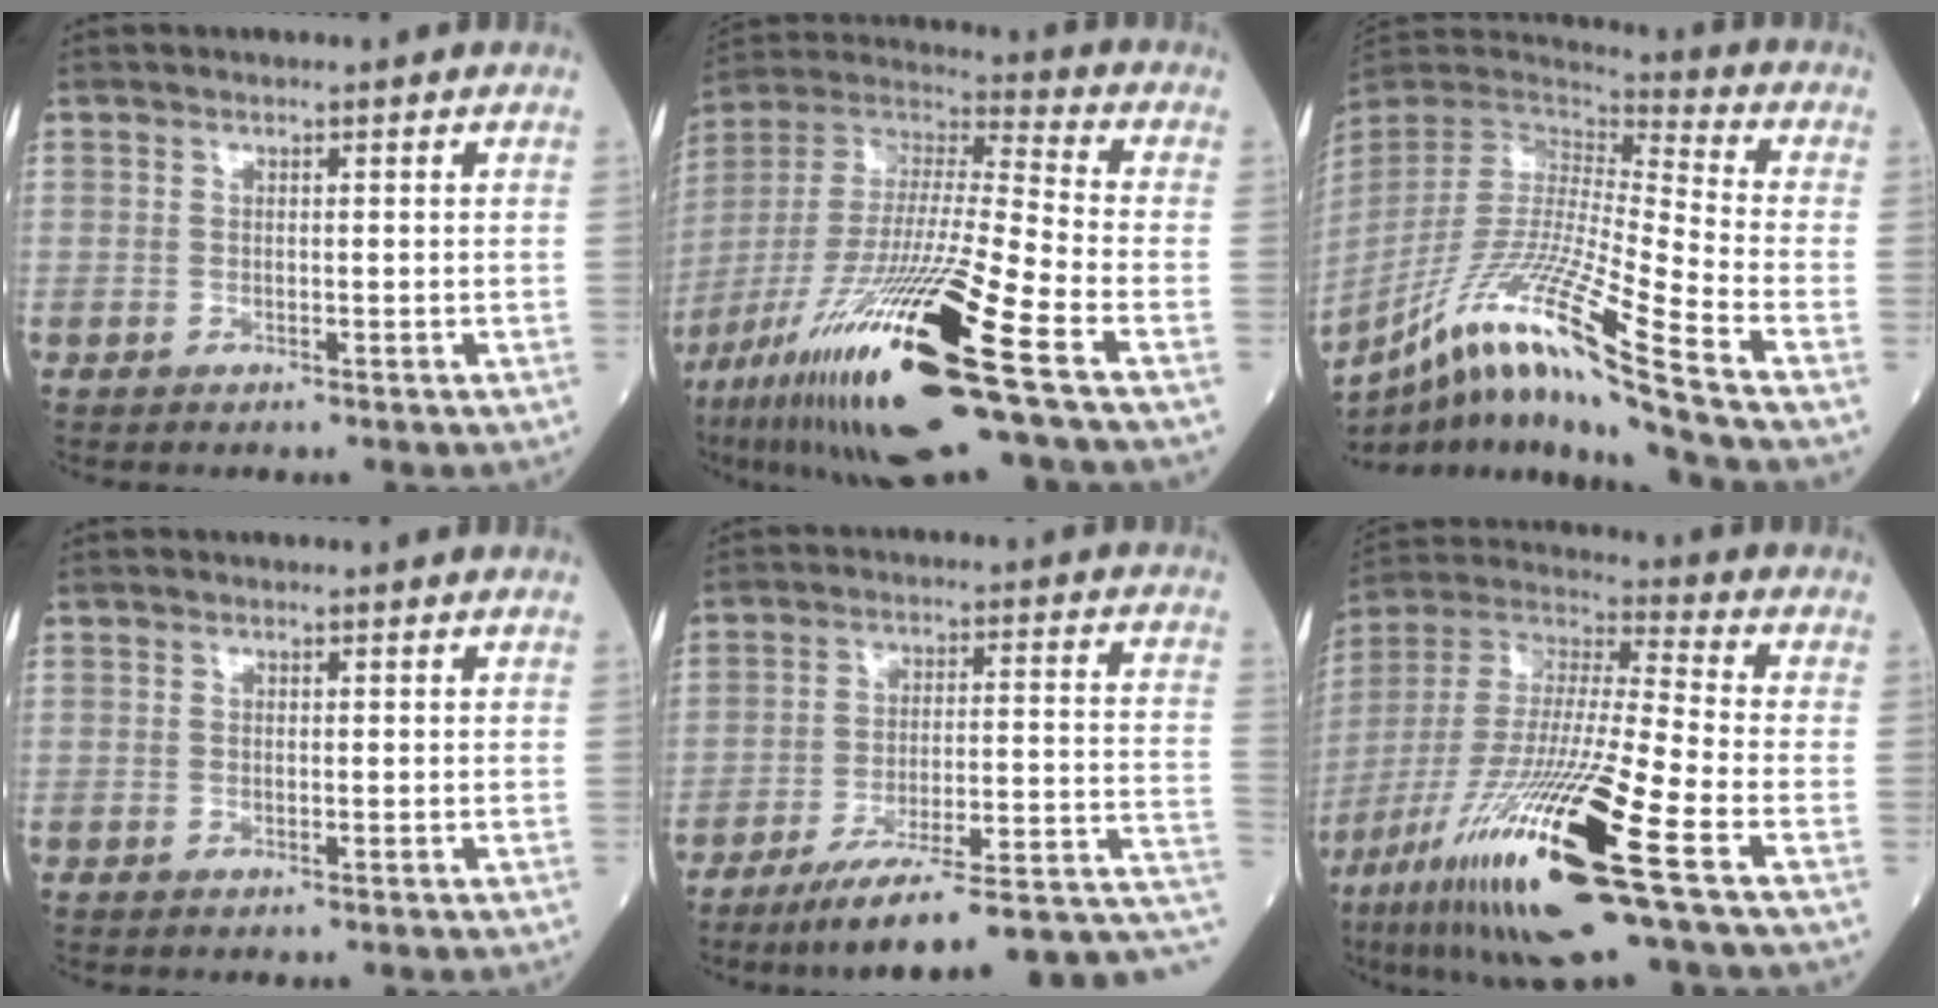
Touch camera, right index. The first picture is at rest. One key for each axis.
{"total": 26.2, "fx": -13.2, "fy": 1.1, "fz": 22.6, "tx": -0.445, "ty": -0.057, "tz": -0.239}
{"total": 21.9, "fx": -13.4, "fy": -1.3, "fz": 17.3, "tx": -0.347, "ty": -0.040, "tz": -0.254}
{"total": 0.0}
{"total": 20.1, "fx": -14.5, "fy": 1.9, "fz": 13.7, "tx": -0.142, "ty": 0.024, "tz": -0.216}
{"total": 23.9, "fx": -11.6, "fy": 1.1, "fz": 20.9, "tx": -0.421, "ty": -0.061, "tz": -0.215}